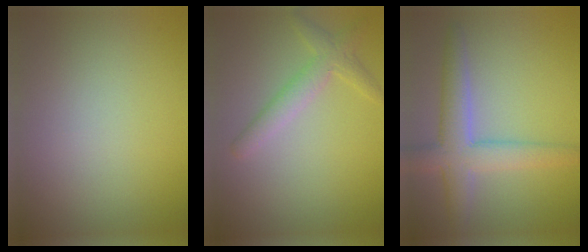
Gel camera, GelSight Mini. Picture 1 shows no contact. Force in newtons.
{"total": 2.5, "press": 2.5, "slide": 0.2}
{"total": 5.1, "press": 5.1, "slide": 0.3}